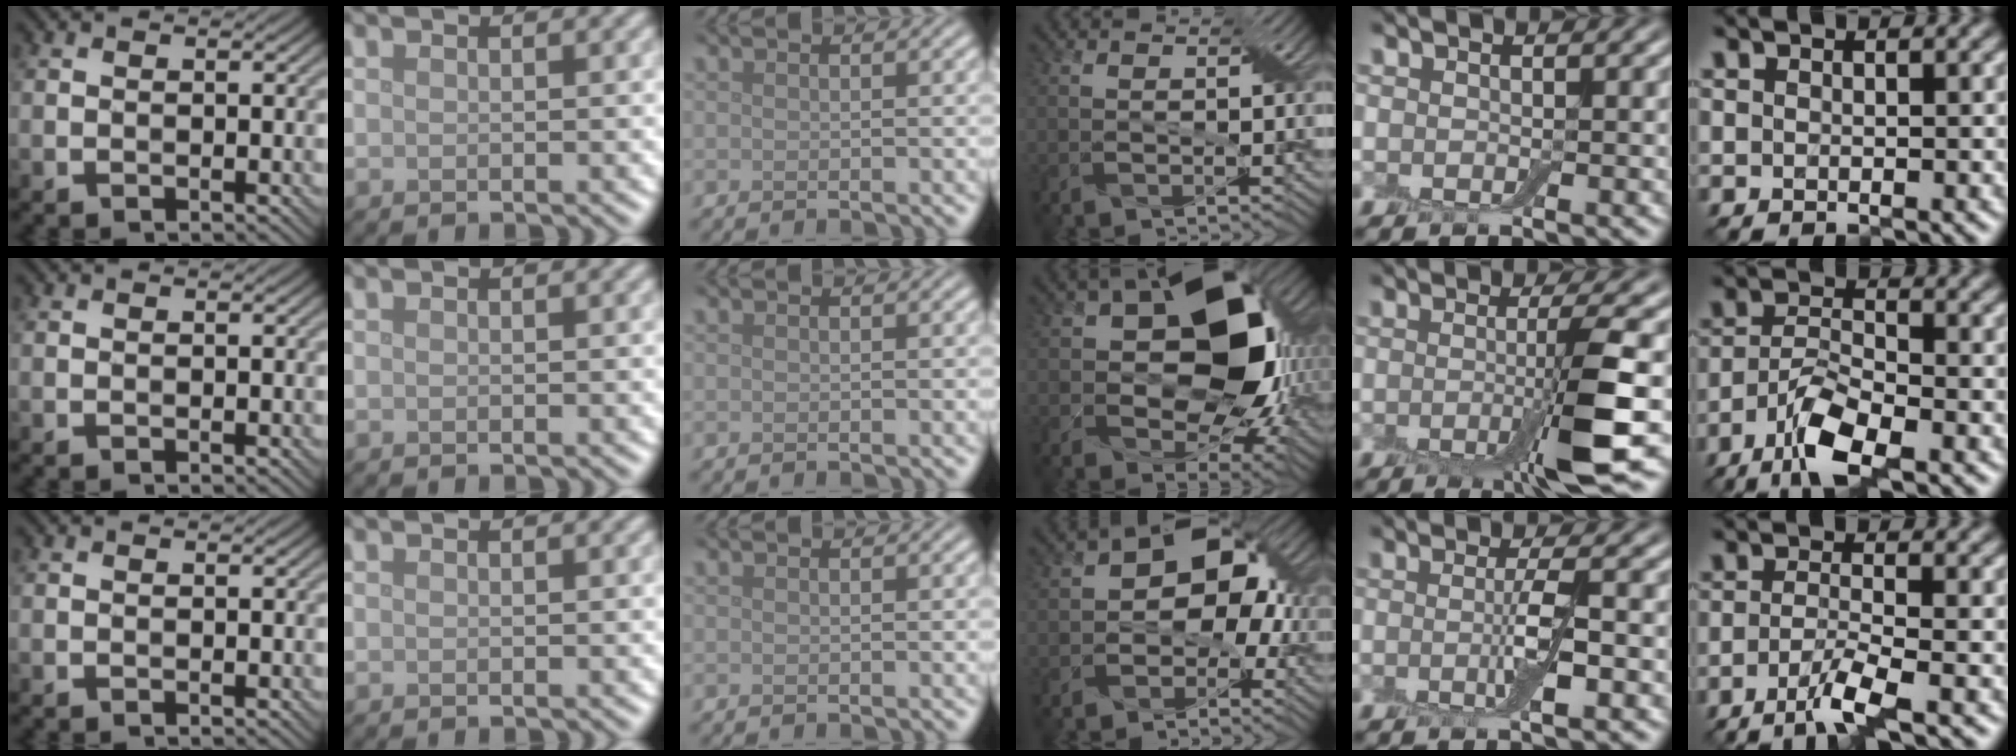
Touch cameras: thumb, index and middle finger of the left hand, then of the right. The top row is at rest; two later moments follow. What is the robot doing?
{"motion": "pour", "object": "cup"}